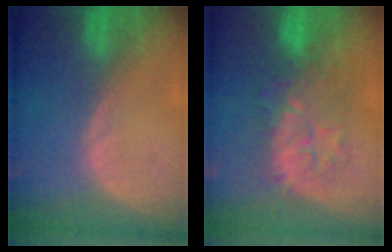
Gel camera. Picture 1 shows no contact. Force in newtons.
{"total": 8.3, "press": 8.3, "slide": 0.1}